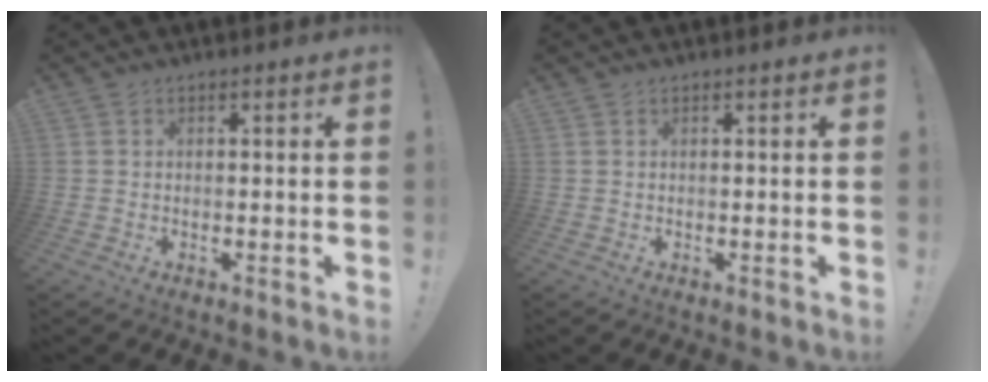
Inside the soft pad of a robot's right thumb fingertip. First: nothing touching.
{"total": 0.0}